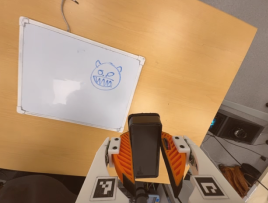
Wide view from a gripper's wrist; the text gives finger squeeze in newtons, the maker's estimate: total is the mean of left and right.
{"total": 8.3, "left": 7.5, "right": 9.1}